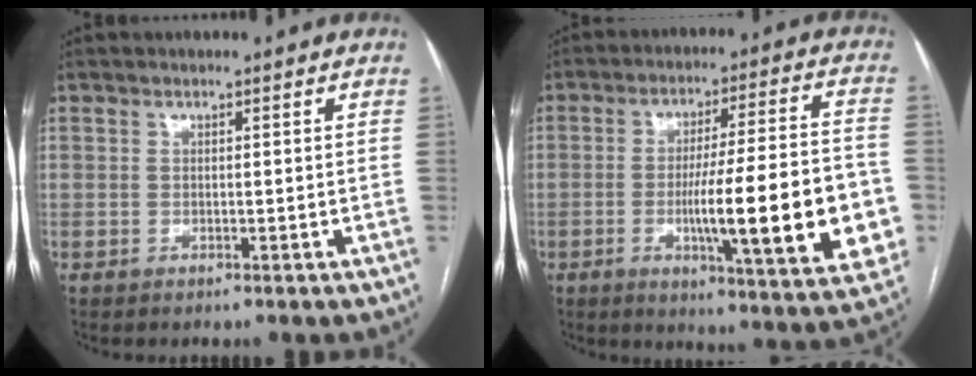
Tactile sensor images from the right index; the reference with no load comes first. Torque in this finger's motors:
{"motor_torque": [2.14, 0.00, 1.05, 0.21]}